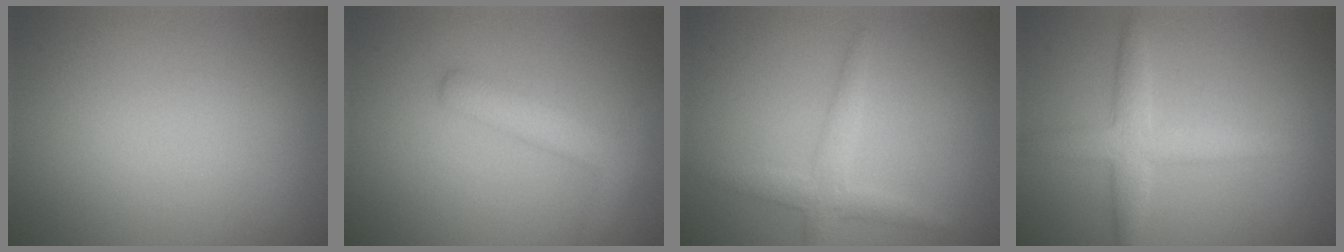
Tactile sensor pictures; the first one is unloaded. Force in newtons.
{"total": 2.9, "press": 2.9, "slide": 0.2}
{"total": 2.6, "press": 2.5, "slide": 0.1}
{"total": 3.7, "press": 3.7, "slide": 0.2}